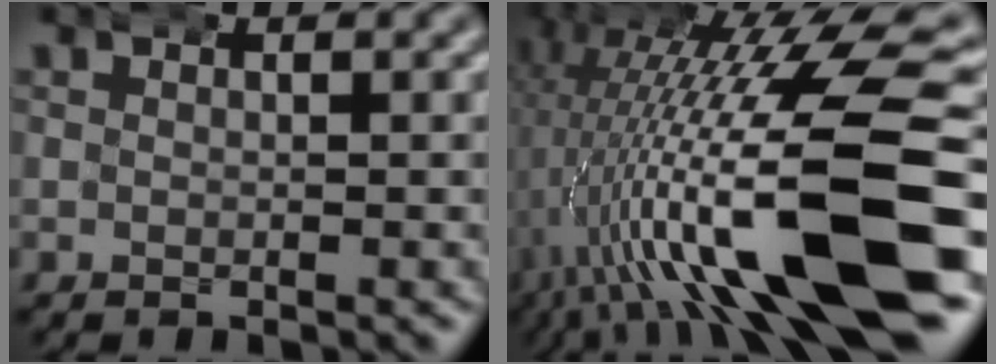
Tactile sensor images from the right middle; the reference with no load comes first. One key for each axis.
{"total": 16.8, "fx": -2.9, "fy": 6.3, "fz": 15.3, "tx": -0.246, "ty": -0.005, "tz": -0.032}